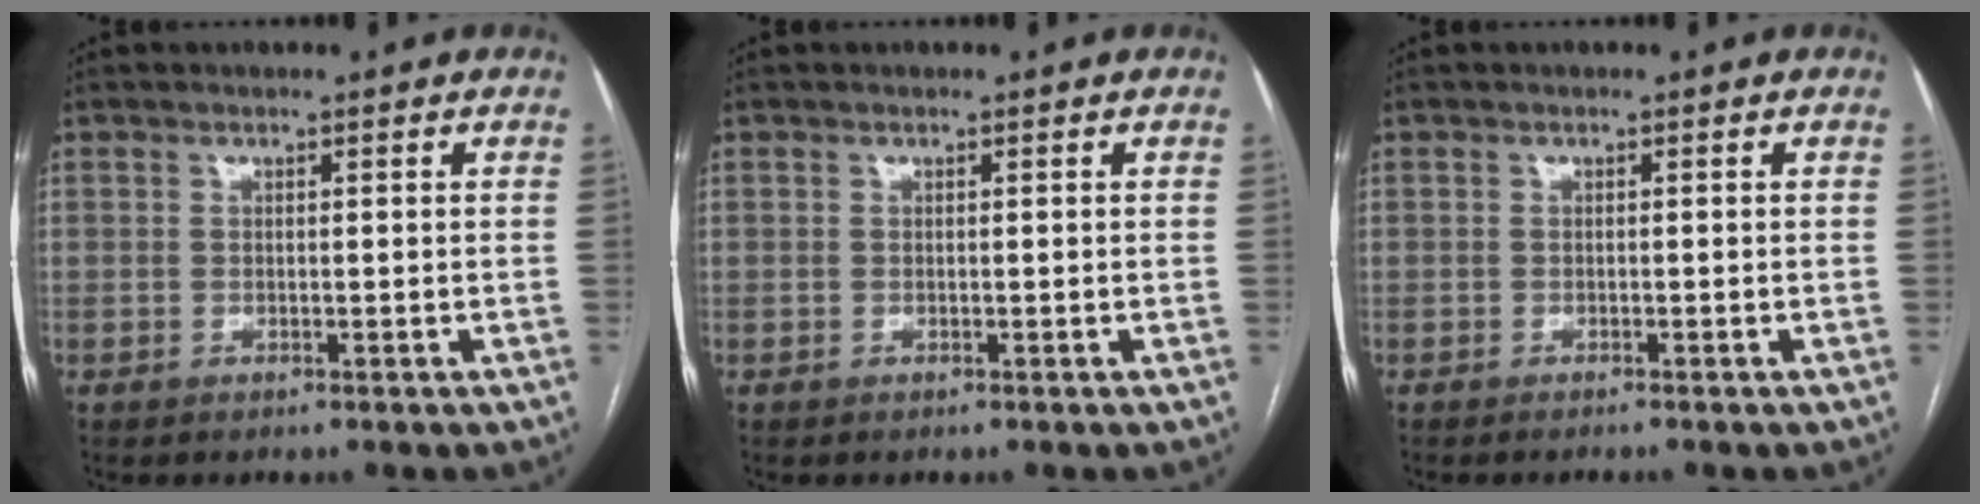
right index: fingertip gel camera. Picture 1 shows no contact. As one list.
[{"total": 0.0}, {"total": 1.0, "force": [-0.9, -0.2, 0.3], "torque": [-0.004, -0.001, -0.013]}]